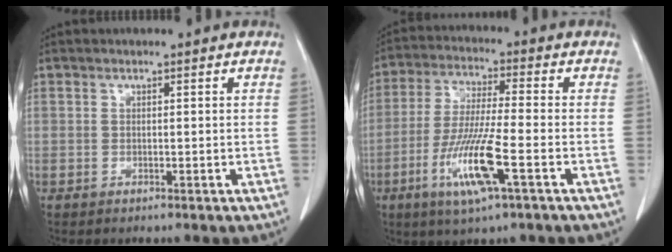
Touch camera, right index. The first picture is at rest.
{"total": 11.5, "force": [-4.5, 0.5, 10.5], "torque": [-0.212, -0.019, -0.085]}